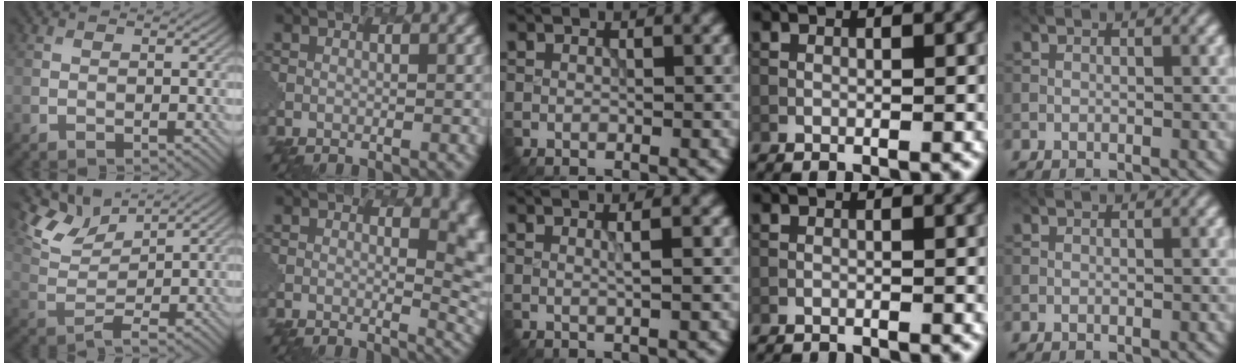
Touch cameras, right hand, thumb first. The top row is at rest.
{"thumb": {"total": 5.3, "force": [3.6, 2.2, 3.2], "torque": [-0.071, 0.004, 0.074]}, "index": {"total": 5.6, "force": [1.3, 2.6, 4.8], "torque": [-0.029, -0.007, 0.021]}, "middle": {"total": 1.2, "force": [0.3, 0.3, 1.1], "torque": [-0.014, 0.003, 0.000]}, "ring": {"total": 1.4, "force": [-1.4, 0.1, 0.2], "torque": [0.001, -0.004, -0.022]}}